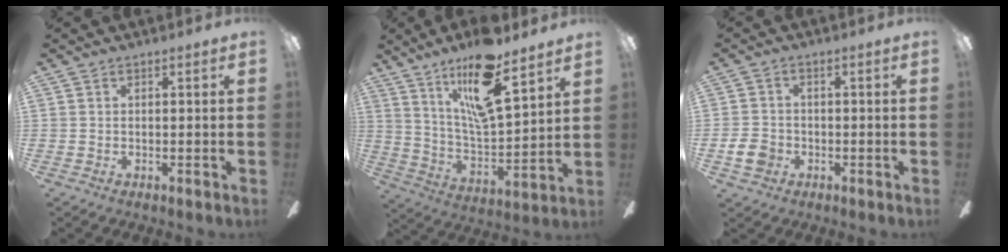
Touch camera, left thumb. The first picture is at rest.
{"total": 18.3, "force": [12.0, 5.3, 12.9], "torque": [-0.244, -0.059, 0.198]}
{"total": 5.0, "force": [-1.7, 4.1, 2.3], "torque": [-0.057, 0.007, -0.032]}